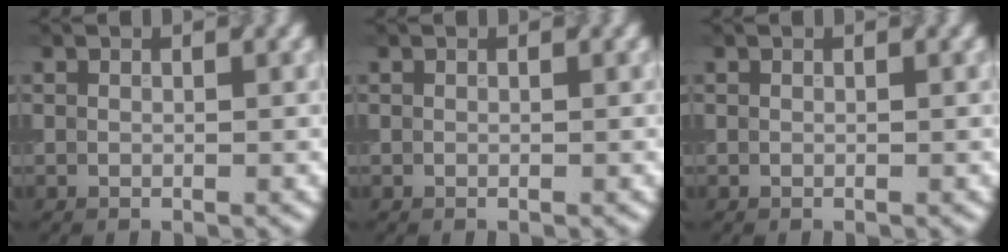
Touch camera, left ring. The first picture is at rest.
{"total": 0.0}
{"total": 0.0}